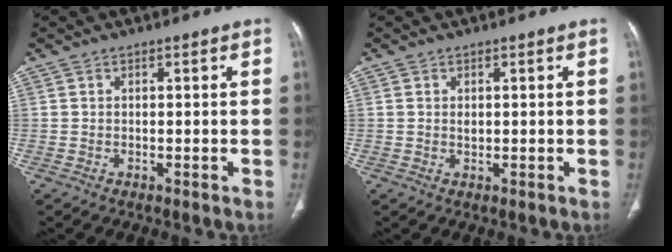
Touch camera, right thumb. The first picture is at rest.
{"total": 0.9, "force": [0.3, 0.4, 0.7], "torque": [-0.013, -0.002, 0.009]}